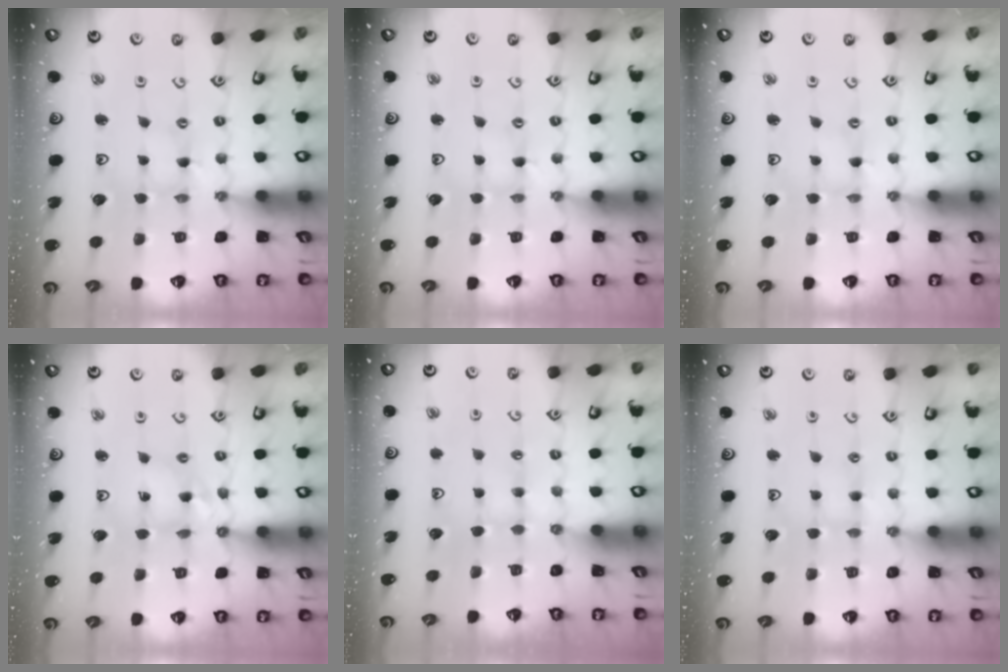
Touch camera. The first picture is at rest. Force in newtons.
{"total": 1.3, "press": 1.3, "slide": 0.3}
{"total": 0.0}
{"total": 6.2, "press": 6.2, "slide": 0.4}
{"total": 2.3, "press": 2.2, "slide": 0.4}
{"total": 2.2, "press": 2.2, "slide": 0.4}